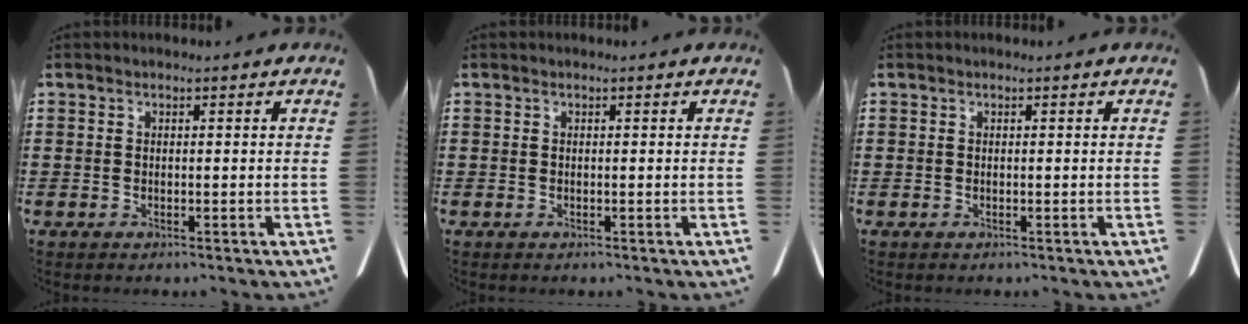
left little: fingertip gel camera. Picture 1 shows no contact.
{"total": 0.0}
{"total": 0.0}